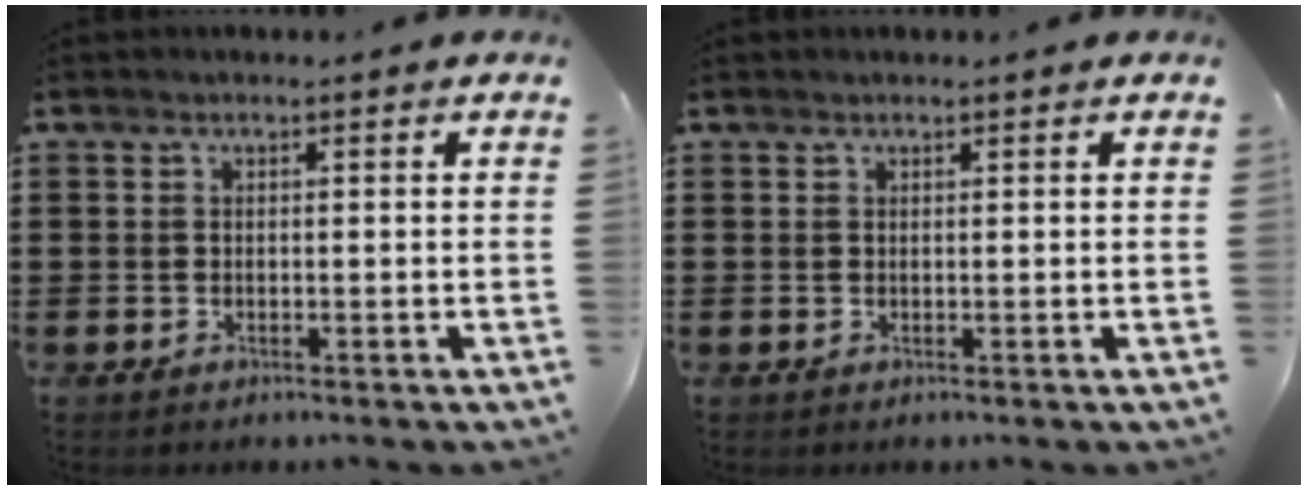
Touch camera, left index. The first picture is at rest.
{"total": 0.0}